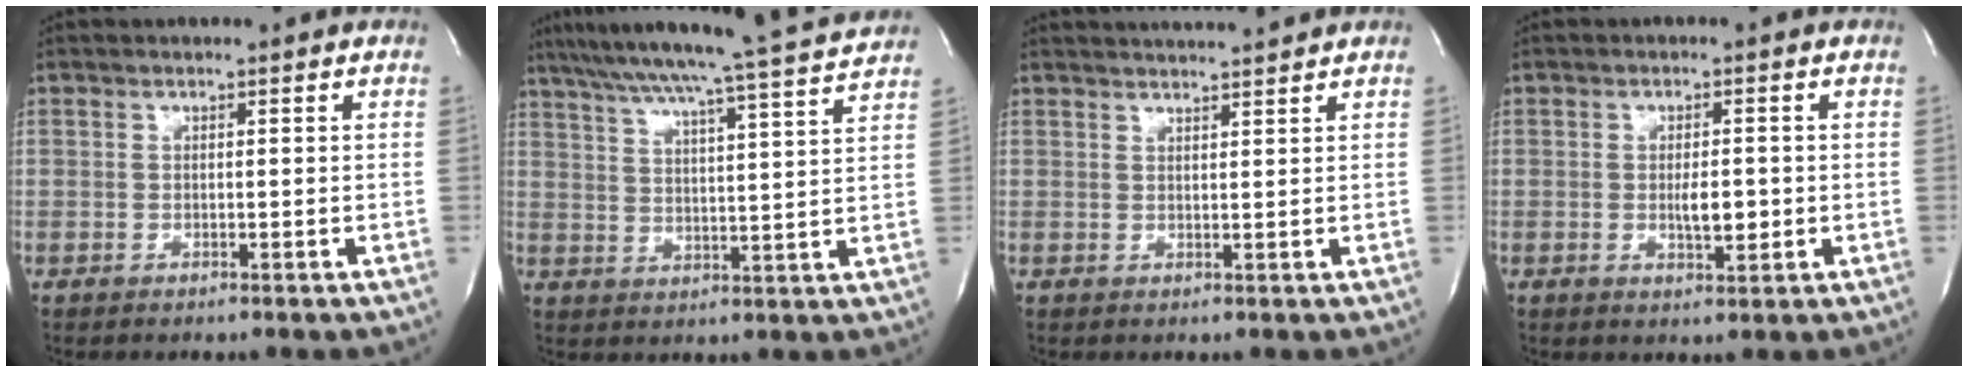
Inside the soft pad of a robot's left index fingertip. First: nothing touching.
{"total": 21.1, "force": [18.9, -1.7, 9.1], "torque": [-0.163, -0.022, 0.260]}
{"total": 5.0, "force": [4.9, -0.8, 1.0], "torque": [-0.016, 0.012, 0.069]}
{"total": 3.4, "force": [-0.4, 1.1, 3.2], "torque": [-0.055, -0.003, -0.003]}